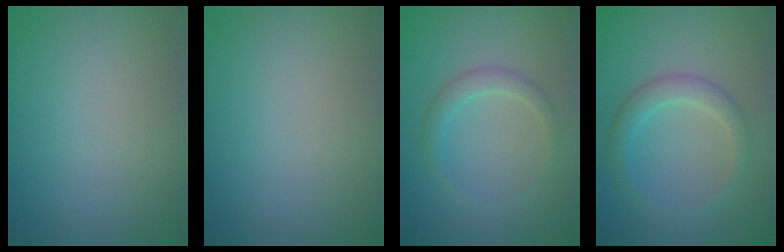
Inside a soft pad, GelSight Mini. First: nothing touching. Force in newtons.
{"total": 0.0}
{"total": 1.8, "press": 1.8, "slide": 0.0}
{"total": 2.5, "press": 2.5, "slide": 0.1}